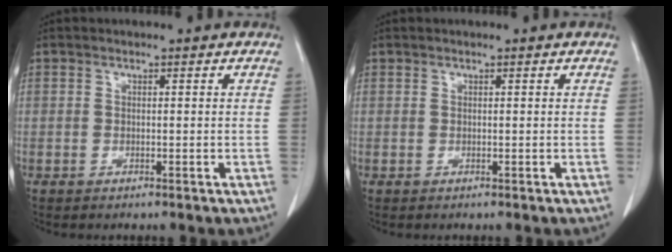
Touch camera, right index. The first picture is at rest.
{"total": 0.0}